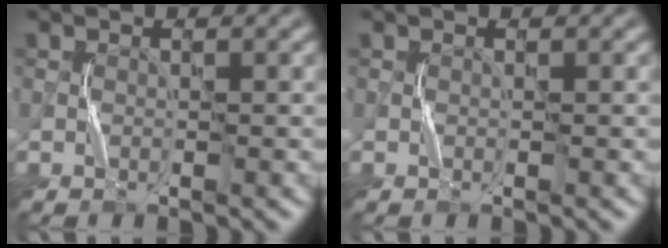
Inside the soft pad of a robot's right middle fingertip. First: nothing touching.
{"total": 0.0}